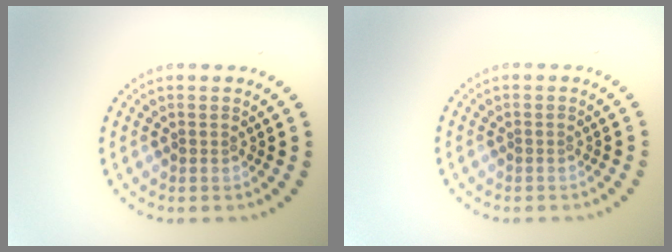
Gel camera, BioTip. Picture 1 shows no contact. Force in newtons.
{"total": 0.0}